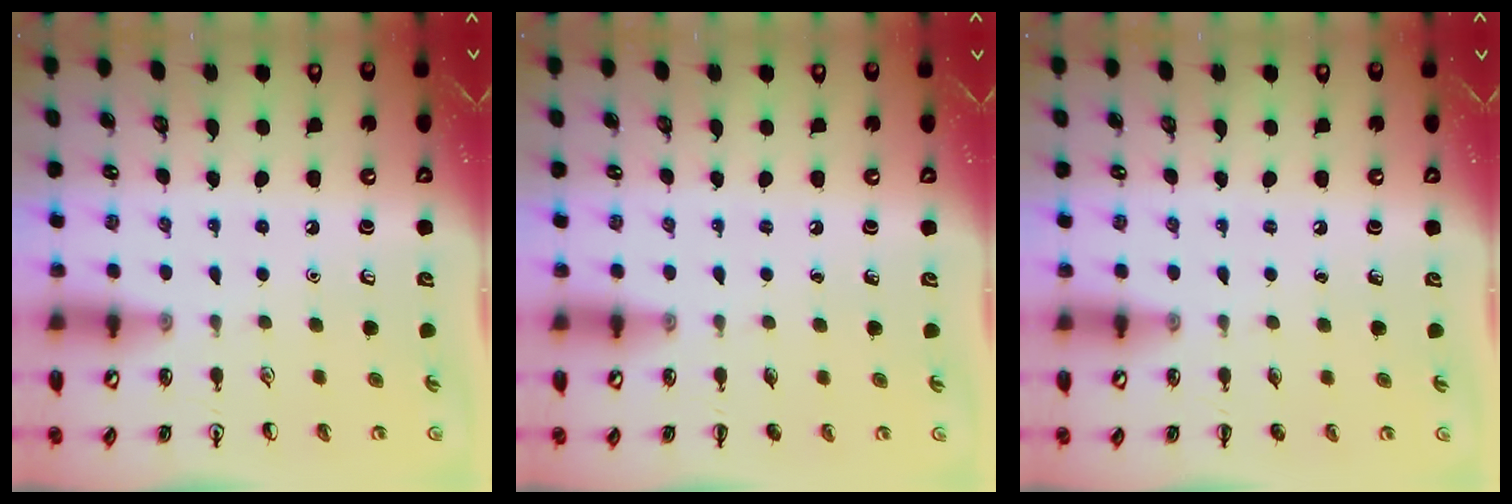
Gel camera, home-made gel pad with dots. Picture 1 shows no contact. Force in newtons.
{"total": 0.0}
{"total": 0.0}